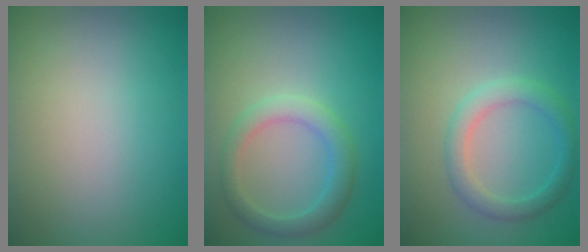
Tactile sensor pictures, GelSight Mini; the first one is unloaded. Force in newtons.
{"total": 2.9, "press": 2.9, "slide": 0.2}
{"total": 2.7, "press": 2.7, "slide": 0.1}